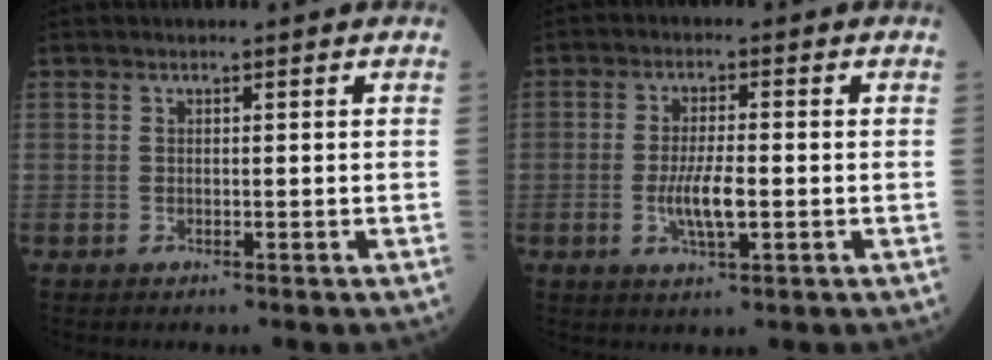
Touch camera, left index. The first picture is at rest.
{"total": 5.3, "force": [-1.4, 1.1, 4.9], "torque": [-0.102, -0.010, -0.024]}